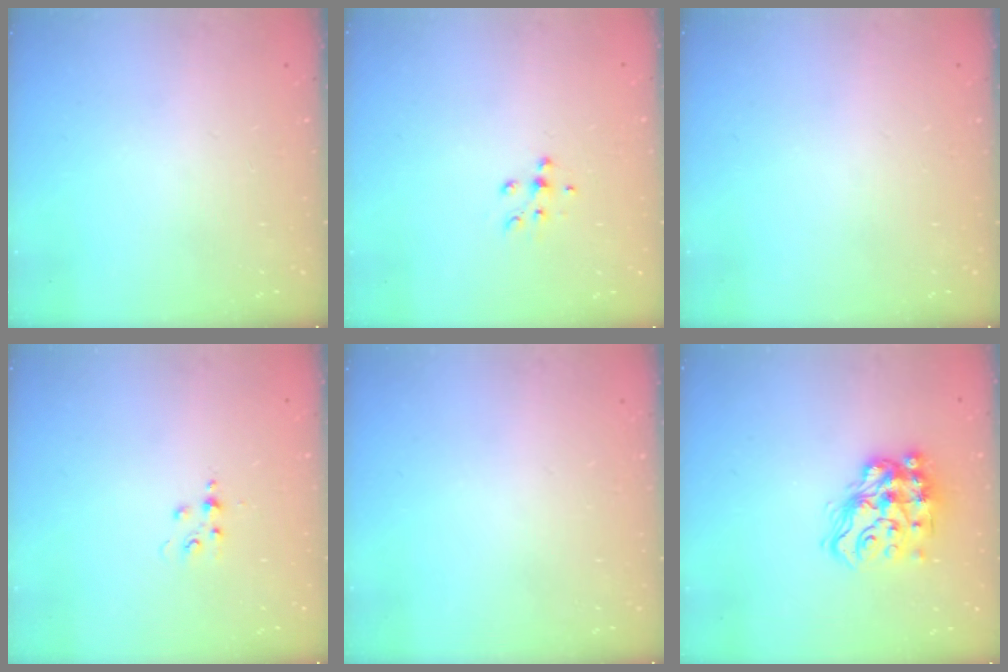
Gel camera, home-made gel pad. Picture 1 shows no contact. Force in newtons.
{"total": 5.4, "press": 5.4, "slide": 0.9}
{"total": 0.0}
{"total": 3.9, "press": 3.9, "slide": 0.5}
{"total": 0.0}
{"total": 16.4, "press": 16.4, "slide": 1.0}